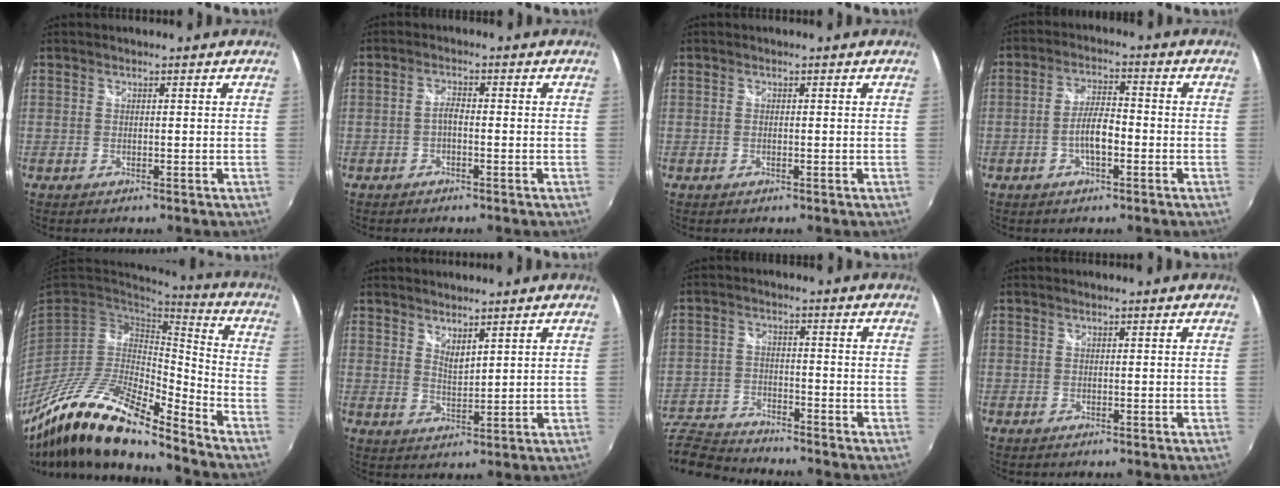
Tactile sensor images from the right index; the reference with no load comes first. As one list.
[{"total": 1.7, "force": [-0.8, 0.6, 1.4], "torque": [-0.031, 0.005, -0.018]}, {"total": 0.0}, {"total": 5.3, "force": [-1.9, 1.6, 4.6], "torque": [-0.090, 0.005, -0.034]}, {"total": 20.4, "force": [-14.9, 4.6, 13.2], "torque": [-0.248, -0.035, -0.285]}, {"total": 3.3, "force": [2.8, 0.9, 1.6], "torque": [-0.026, -0.005, 0.048]}, {"total": 12.2, "force": [-11.2, 3.3, 3.7], "torque": [-0.112, -0.010, -0.209]}, {"total": 0.0}]